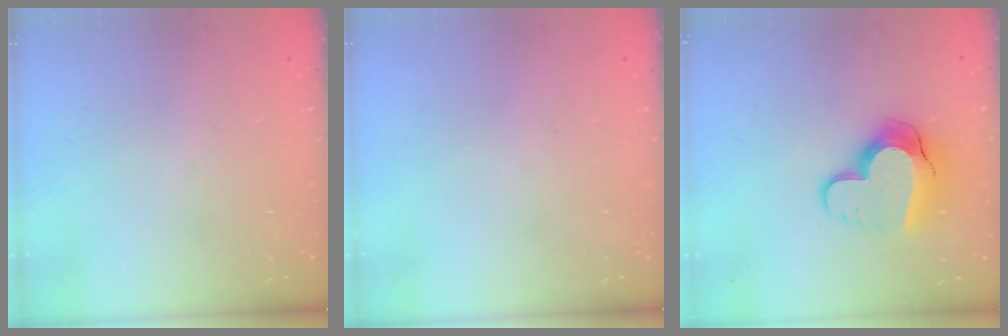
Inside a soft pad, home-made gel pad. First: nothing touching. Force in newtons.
{"total": 0.0}
{"total": 13.8, "press": 13.7, "slide": 1.1}